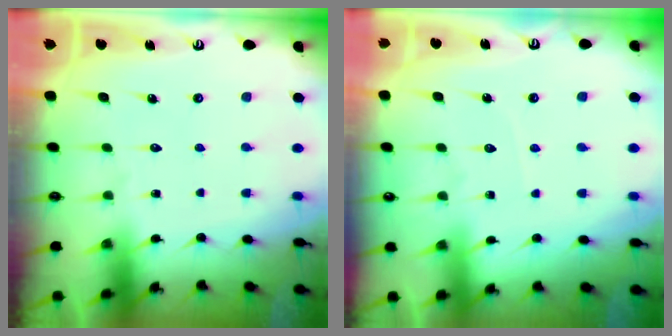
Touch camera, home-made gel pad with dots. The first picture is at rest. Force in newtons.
{"total": 3.3, "press": 3.3, "slide": 0.4}